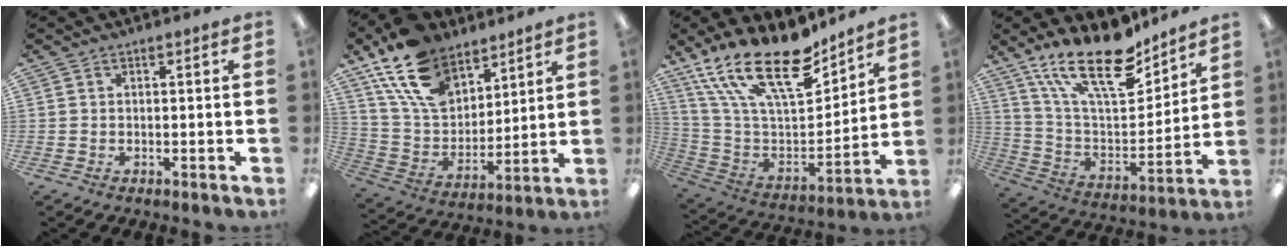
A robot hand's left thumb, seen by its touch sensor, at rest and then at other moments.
{"total": 18.8, "force": [12.1, 11.1, 9.1], "torque": [-0.177, -0.054, 0.227]}
{"total": 23.2, "force": [15.9, 8.8, 14.3], "torque": [-0.279, -0.105, 0.282]}
{"total": 22.2, "force": [15.8, 8.5, 13.1], "torque": [-0.245, -0.095, 0.277]}